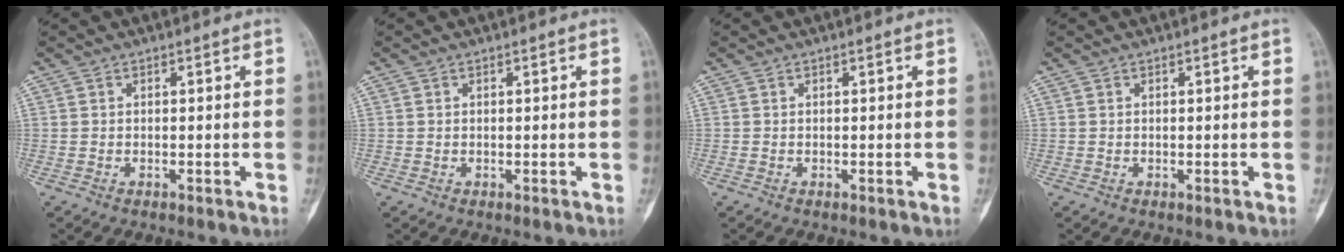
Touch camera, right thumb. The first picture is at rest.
{"total": 0.0}
{"total": 0.0}
{"total": 0.0}